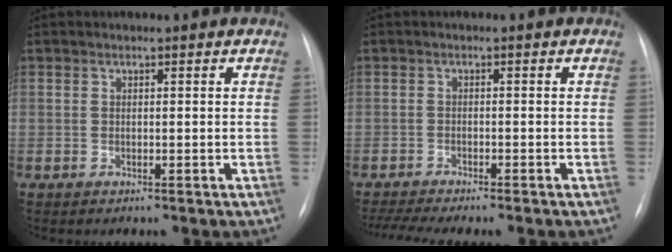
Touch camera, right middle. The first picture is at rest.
{"total": 7.6, "force": [-6.6, -0.1, 3.8], "torque": [-0.054, -0.007, -0.101]}